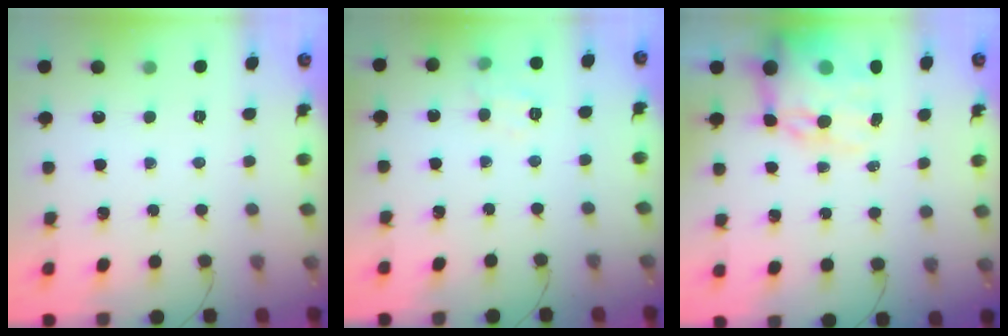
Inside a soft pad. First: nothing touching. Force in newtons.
{"total": 7.8, "press": 7.8, "slide": 0.9}
{"total": 17.6, "press": 17.1, "slide": 4.4}